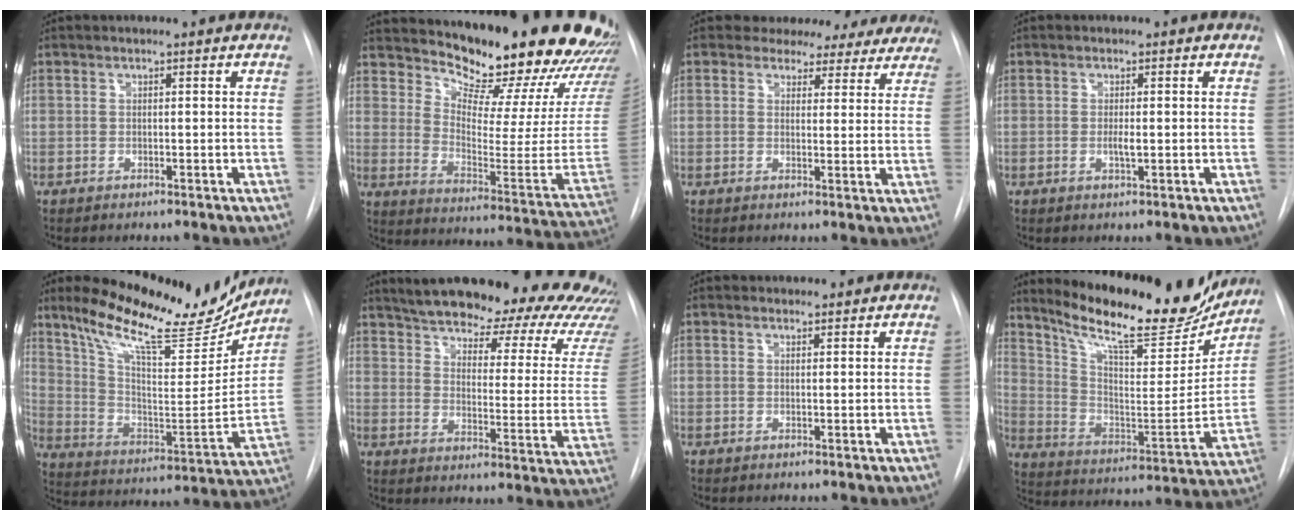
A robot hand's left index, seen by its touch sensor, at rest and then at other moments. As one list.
[{"total": 23.4, "force": [21.1, 4.0, 9.4], "torque": [-0.139, -0.110, 0.269]}, {"total": 13.1, "force": [11.6, 5.5, 2.2], "torque": [0.000, -0.005, 0.110]}, {"total": 1.5, "force": [-0.2, 0.3, 1.5], "torque": [-0.028, -0.002, -0.004]}, {"total": 22.5, "force": [18.8, 5.0, 11.2], "torque": [-0.187, -0.021, 0.291]}, {"total": 30.8, "force": [26.3, 5.5, 15.0], "torque": [-0.206, -0.081, 0.322]}, {"total": 1.0, "force": [0.9, 0.4, -0.1], "torque": [0.001, 0.005, 0.013]}, {"total": 23.1, "force": [19.5, 5.0, 11.2], "torque": [-0.179, -0.030, 0.291]}]